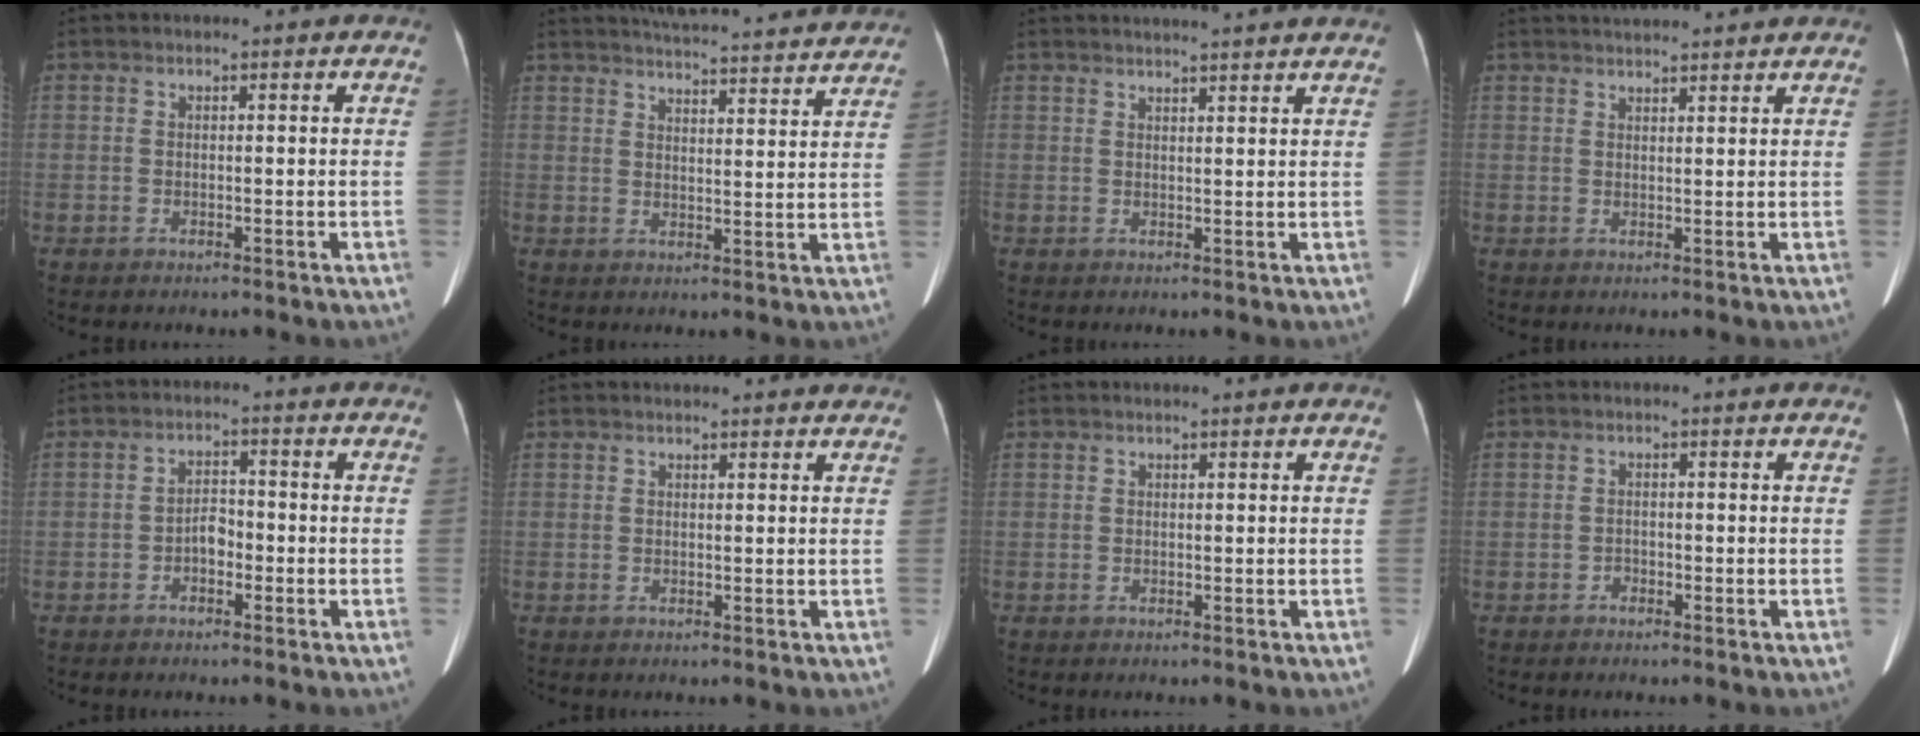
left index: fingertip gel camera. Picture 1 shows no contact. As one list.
[{"total": 21.6, "force": [20.3, 1.9, 7.0], "torque": [-0.101, -0.003, 0.252]}, {"total": 9.6, "force": [8.8, -0.5, 3.8], "torque": [-0.053, 0.023, 0.100]}, {"total": 7.6, "force": [7.2, 0.1, 2.5], "torque": [-0.038, 0.034, 0.096]}, {"total": 2.7, "force": [-1.2, 1.5, 1.9], "torque": [-0.029, 0.014, -0.025]}, {"total": 4.6, "force": [4.5, 0.8, 1.0], "torque": [-0.007, 0.016, 0.041]}, {"total": 0.0}, {"total": 0.8, "force": [-0.7, 0.4, 0.1], "torque": [0.001, 0.003, -0.016]}]